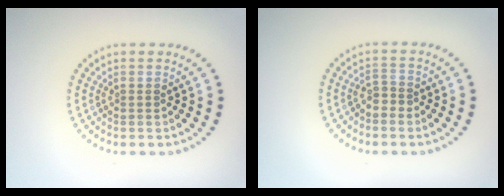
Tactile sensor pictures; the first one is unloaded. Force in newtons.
{"total": 1.1, "press": 0.7, "slide": 0.8}